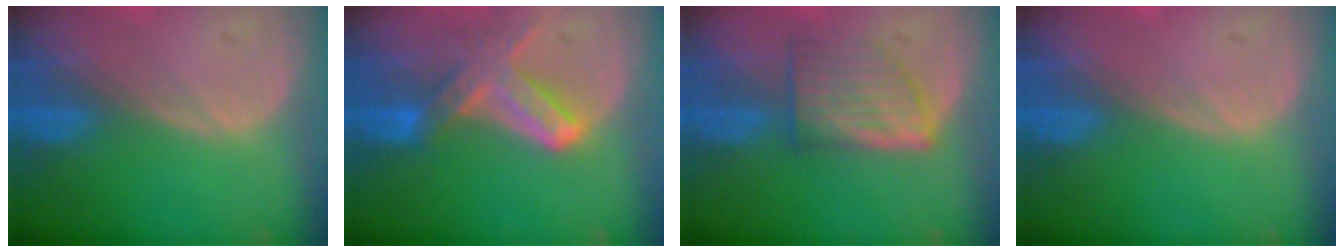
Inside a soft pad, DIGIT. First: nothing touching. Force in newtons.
{"total": 6.4, "press": 6.4, "slide": 0.6}
{"total": 6.3, "press": 6.0, "slide": 1.7}
{"total": 0.0}